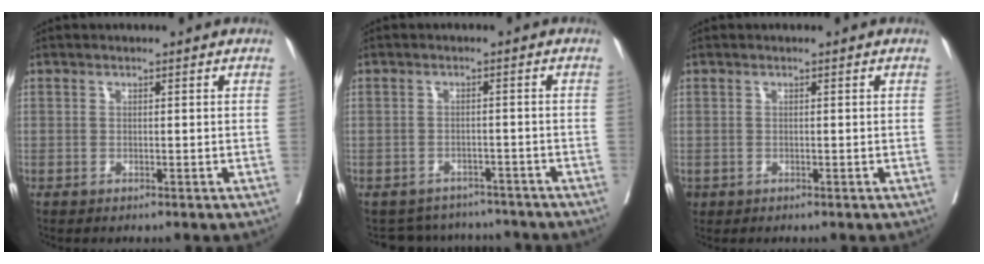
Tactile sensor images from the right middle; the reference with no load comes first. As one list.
[{"total": 7.5, "force": [-7.0, 2.5, -0.1], "torque": [0.002, 0.017, -0.086]}, {"total": 0.9, "force": [-0.4, 0.8, 0.2], "torque": [-0.012, 0.001, -0.002]}]